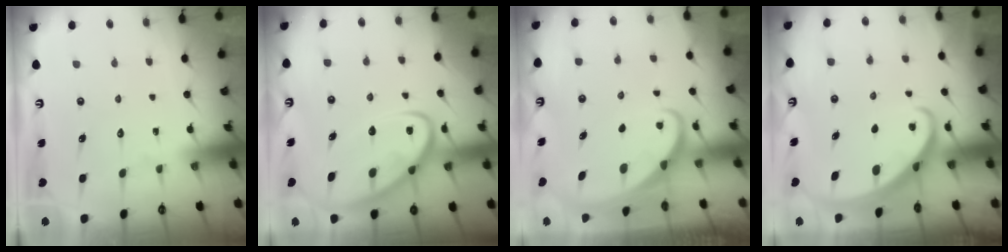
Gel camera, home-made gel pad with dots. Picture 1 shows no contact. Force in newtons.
{"total": 10.1, "press": 10.0, "slide": 0.8}
{"total": 2.9, "press": 2.9, "slide": 0.3}
{"total": 2.5, "press": 2.4, "slide": 0.3}